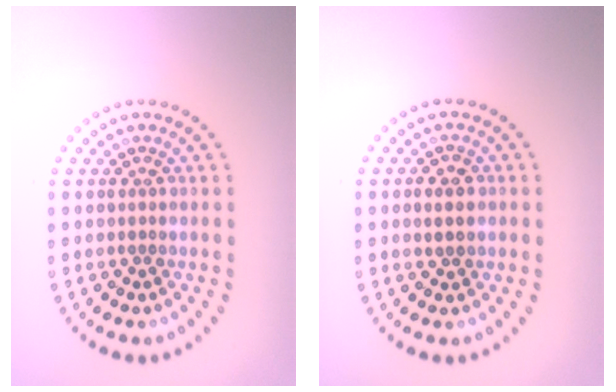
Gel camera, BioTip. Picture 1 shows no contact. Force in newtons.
{"total": 1.5, "press": 1.5, "slide": 0.2}